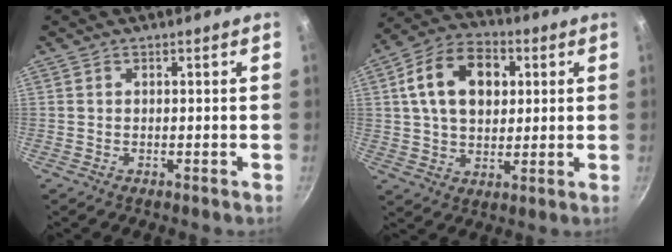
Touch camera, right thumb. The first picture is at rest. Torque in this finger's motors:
{"motor_torque": [-0.66, 1.79, 1.04, -0.36, 0.10]}